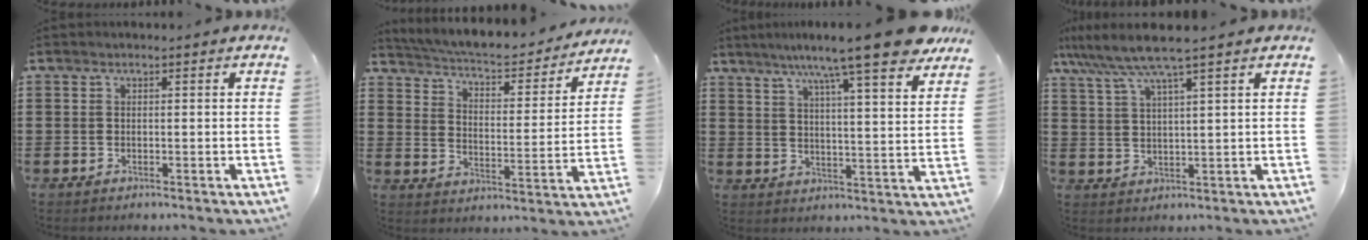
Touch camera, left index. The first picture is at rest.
{"total": 4.6, "force": [4.4, 0.2, 1.3], "torque": [-0.052, -0.039, 0.067]}
{"total": 12.0, "force": [9.6, 0.2, 7.1], "torque": [-0.136, -0.046, 0.155]}
{"total": 6.3, "force": [4.8, -0.1, 4.1], "torque": [-0.096, -0.013, 0.082]}